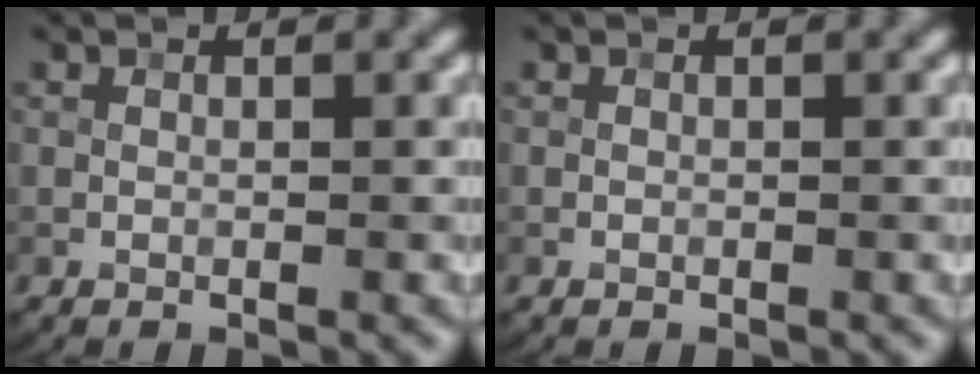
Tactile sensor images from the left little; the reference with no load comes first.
{"total": 0.0}